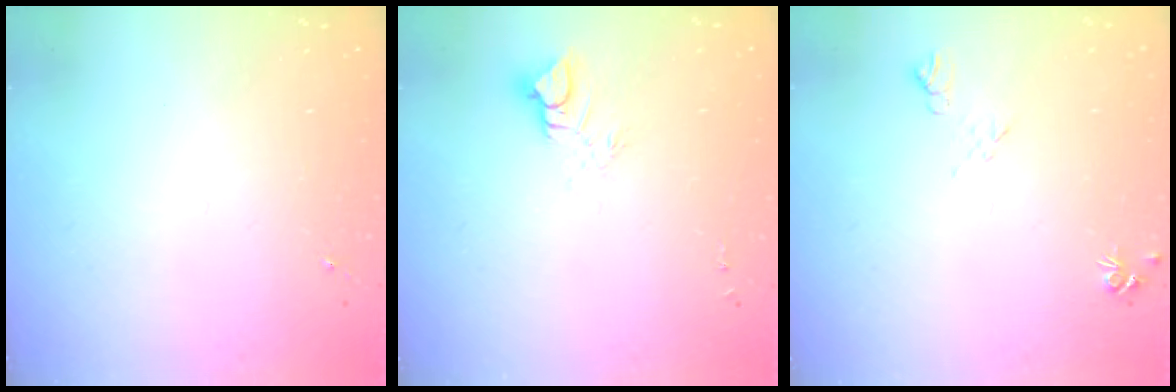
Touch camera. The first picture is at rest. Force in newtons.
{"total": 6.3, "press": 6.3, "slide": 0.5}
{"total": 5.3, "press": 5.2, "slide": 0.9}